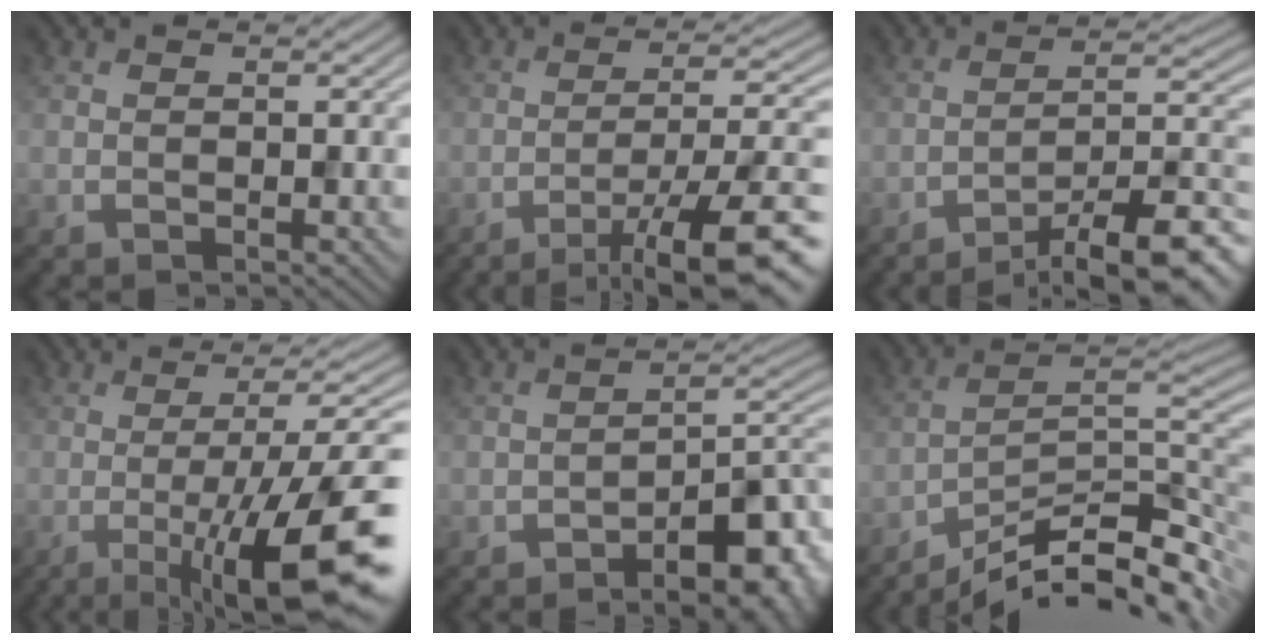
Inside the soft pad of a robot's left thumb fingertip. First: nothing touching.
{"total": 12.9, "force": [-8.0, 2.4, 9.8], "torque": [-0.156, 0.007, -0.118]}
{"total": 13.7, "force": [-10.0, 2.7, 9.0], "torque": [-0.148, 0.005, -0.148]}
{"total": 14.9, "force": [-5.0, 3.4, 13.7], "torque": [-0.173, 0.006, -0.083]}
{"total": 10.0, "force": [-6.4, 3.2, 7.0], "torque": [-0.085, 0.007, -0.097]}
{"total": 14.0, "force": [-10.6, 3.2, 8.6], "torque": [-0.143, 0.001, -0.176]}